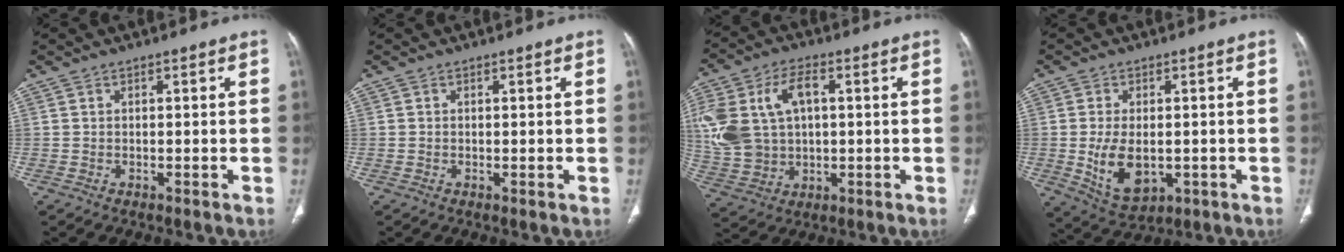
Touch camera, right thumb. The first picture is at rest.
{"total": 0.0}
{"total": 17.5, "force": [2.9, 11.6, 12.7], "torque": [-0.281, 0.016, 0.067]}
{"total": 9.3, "force": [-1.2, 5.6, 7.3], "torque": [-0.126, -0.010, -0.004]}